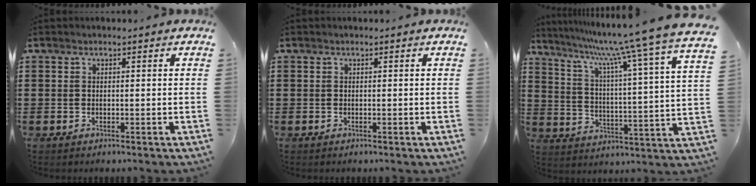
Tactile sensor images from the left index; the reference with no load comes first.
{"total": 0.0}
{"total": 9.8, "force": [8.5, -1.7, 4.5], "torque": [-0.108, -0.080, 0.129]}